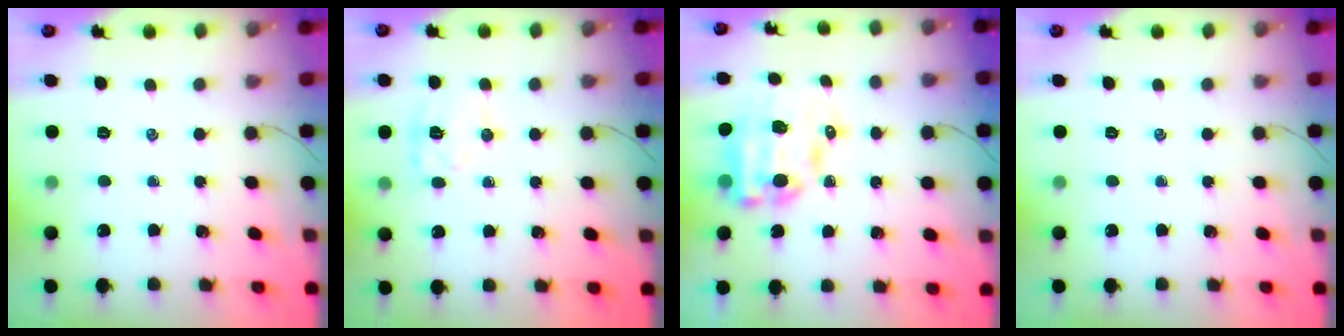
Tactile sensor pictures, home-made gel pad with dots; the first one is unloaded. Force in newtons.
{"total": 8.4, "press": 8.4, "slide": 0.1}
{"total": 11.5, "press": 11.2, "slide": 2.6}
{"total": 0.0}